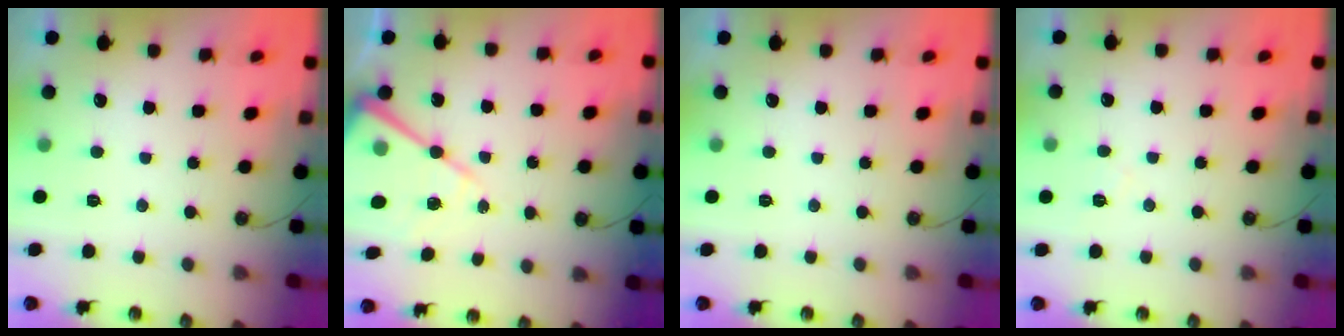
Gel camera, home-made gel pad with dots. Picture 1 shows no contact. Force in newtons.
{"total": 14.0, "press": 13.9, "slide": 0.5}
{"total": 0.0}
{"total": 4.4, "press": 4.4, "slide": 0.6}